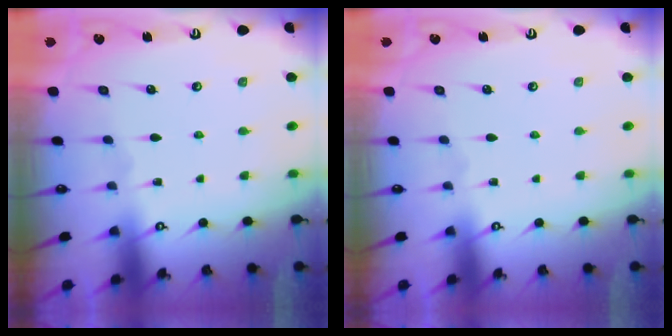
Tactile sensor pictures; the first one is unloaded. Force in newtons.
{"total": 0.0}